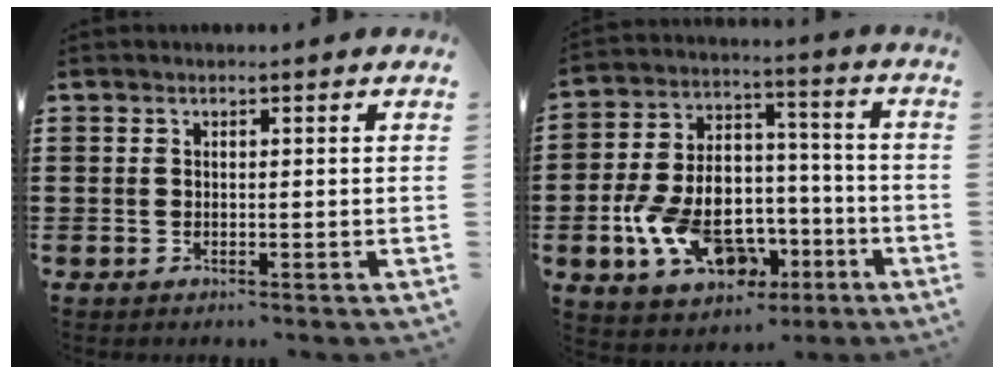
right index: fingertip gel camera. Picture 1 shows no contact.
{"total": 13.9, "force": [-4.5, 9.5, 9.1], "torque": [-0.193, 0.020, -0.071]}